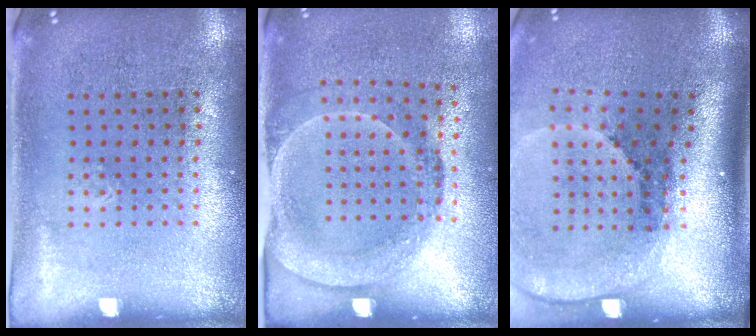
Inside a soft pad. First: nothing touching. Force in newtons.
{"total": 1.6, "press": 1.2, "slide": 1.1}
{"total": 2.6, "press": 1.8, "slide": 1.9}